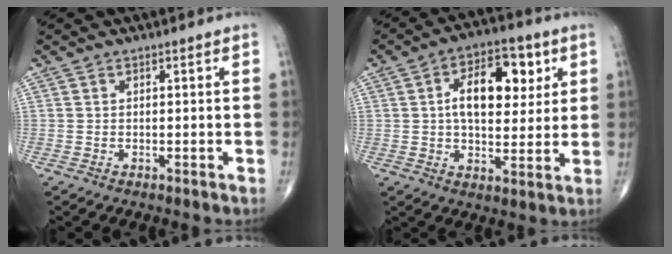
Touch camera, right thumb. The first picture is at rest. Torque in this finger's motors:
{"motor_torque": [0.62, 1.85, 1.07, 0.31, 0.06]}